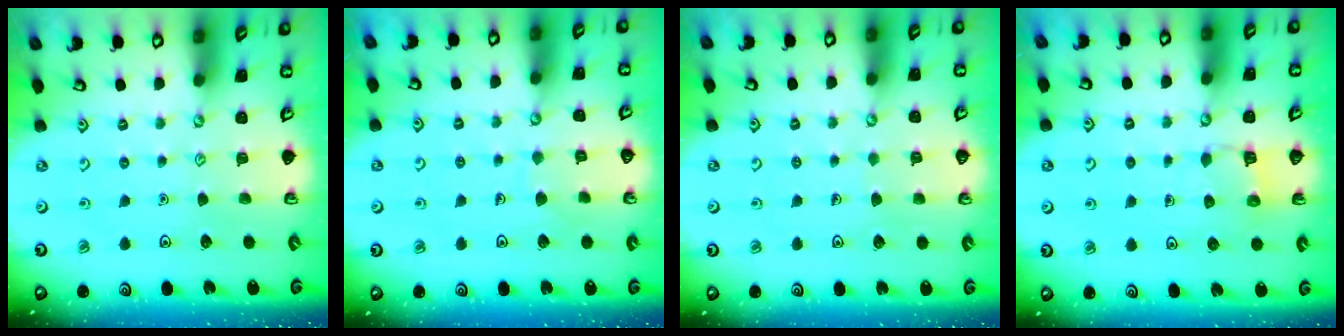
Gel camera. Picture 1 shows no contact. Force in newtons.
{"total": 5.1, "press": 5.1, "slide": 0.5}
{"total": 2.5, "press": 2.5, "slide": 0.2}
{"total": 4.6, "press": 4.6, "slide": 0.3}